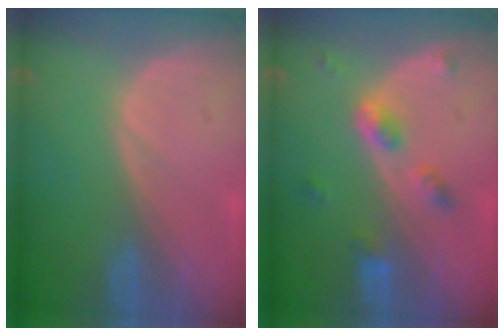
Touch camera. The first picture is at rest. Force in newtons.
{"total": 4.6, "press": 4.4, "slide": 1.4}